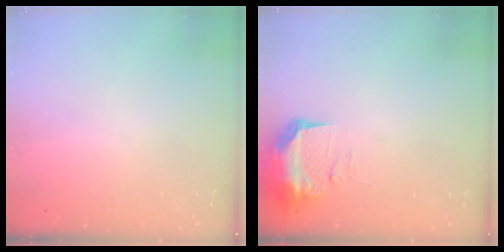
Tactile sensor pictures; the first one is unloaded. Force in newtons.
{"total": 9.5, "press": 9.4, "slide": 1.4}